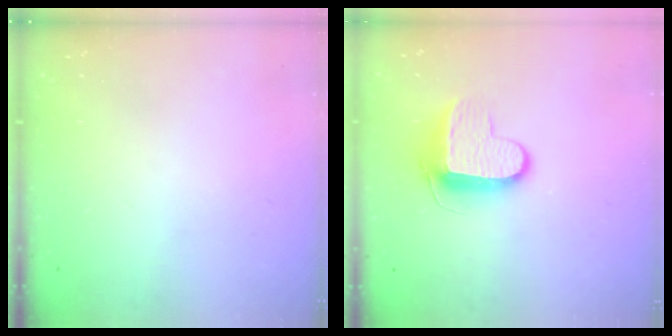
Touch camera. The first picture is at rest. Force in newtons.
{"total": 9.9, "press": 9.9, "slide": 0.7}